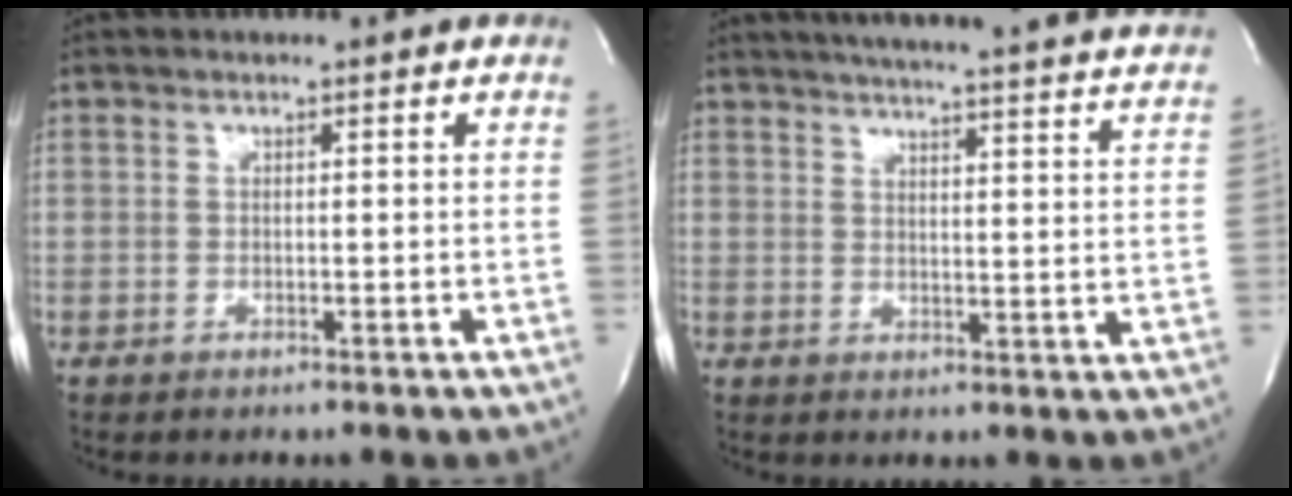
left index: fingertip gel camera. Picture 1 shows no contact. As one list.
[{"total": 28.4, "force": [26.3, 0.8, 10.8], "torque": [-0.167, -0.061, 0.307]}]